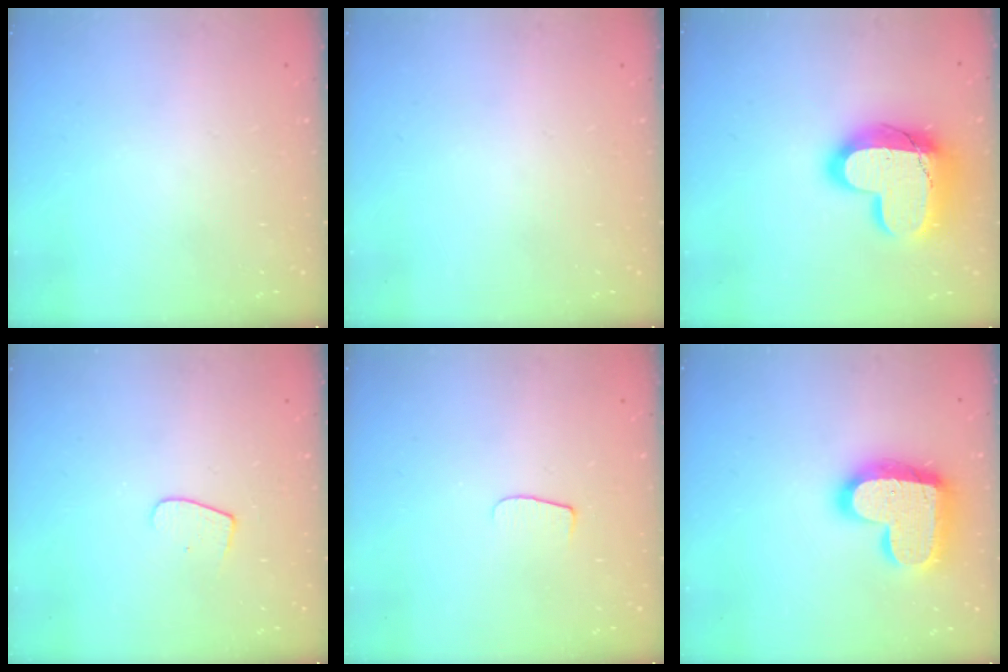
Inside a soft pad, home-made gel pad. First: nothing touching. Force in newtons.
{"total": 0.0}
{"total": 24.2, "press": 24.2, "slide": 1.6}
{"total": 5.0, "press": 5.0, "slide": 0.4}
{"total": 6.0, "press": 6.0, "slide": 0.6}
{"total": 20.5, "press": 20.4, "slide": 1.5}